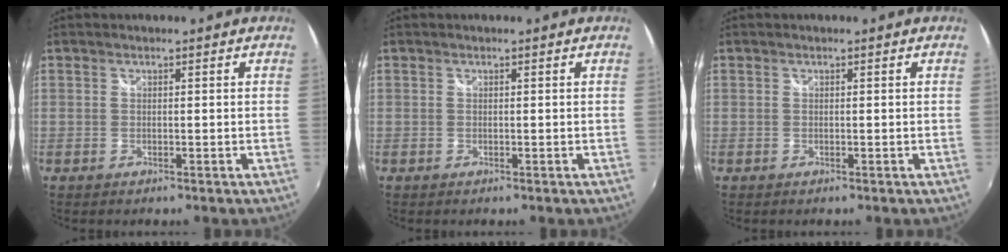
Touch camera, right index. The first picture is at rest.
{"total": 0.0}
{"total": 0.0}